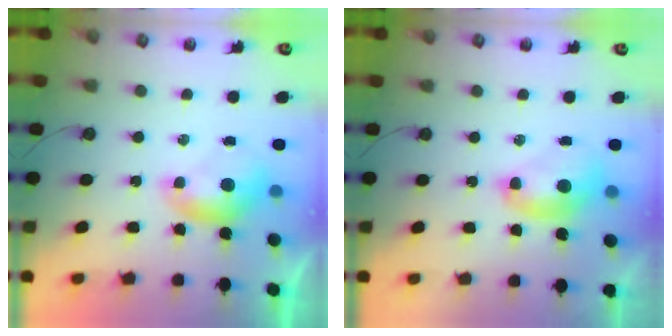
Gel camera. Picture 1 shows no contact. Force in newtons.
{"total": 2.7, "press": 2.7, "slide": 0.1}